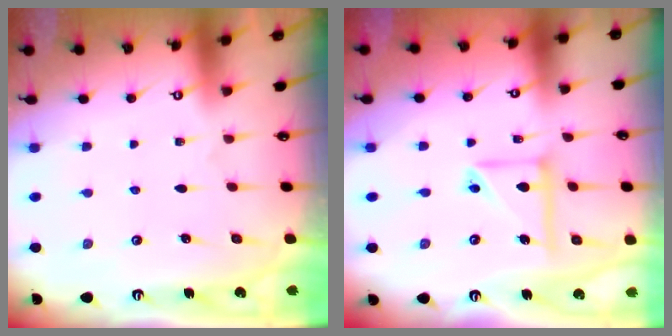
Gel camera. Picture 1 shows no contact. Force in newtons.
{"total": 10.1, "press": 10.0, "slide": 0.9}